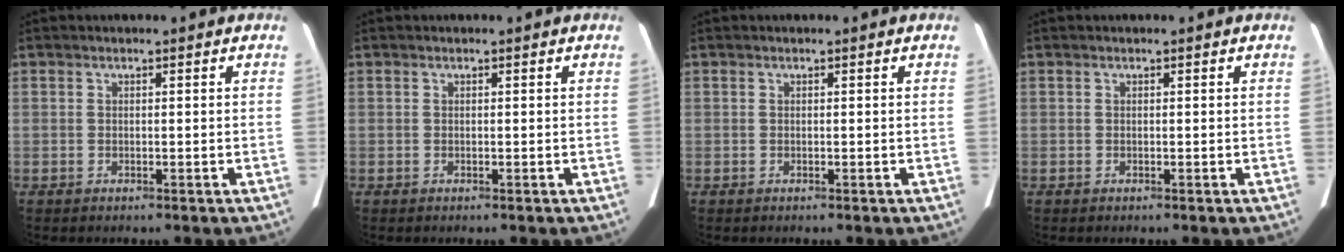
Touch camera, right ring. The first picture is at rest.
{"total": 0.0}
{"total": 0.0}
{"total": 0.0}